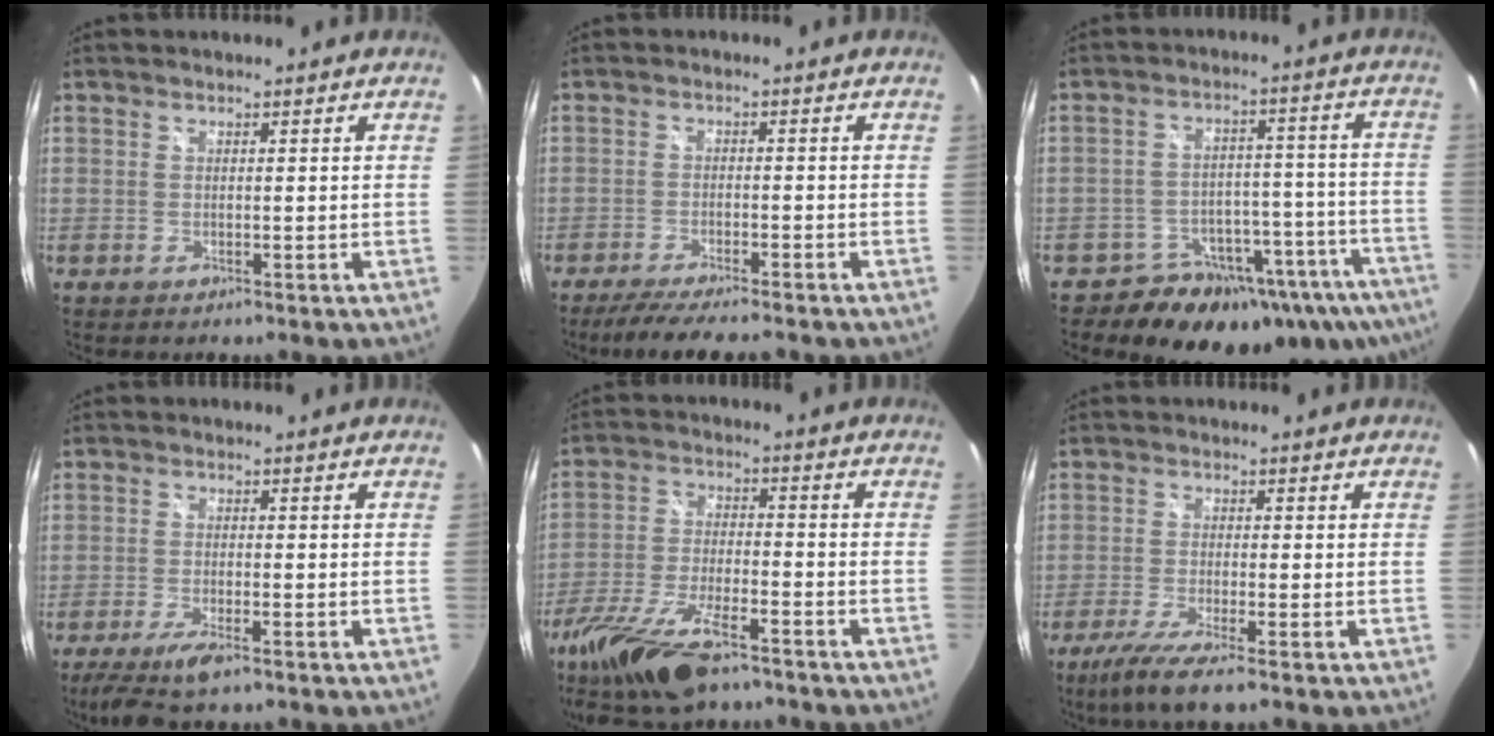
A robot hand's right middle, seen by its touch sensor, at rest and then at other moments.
{"total": 8.4, "force": [-7.2, 1.0, 4.2], "torque": [-0.098, -0.018, -0.117]}
{"total": 18.4, "force": [-13.1, 10.4, 7.7], "torque": [-0.125, 0.016, -0.162]}
{"total": 7.3, "force": [-5.2, 1.4, 4.9], "torque": [-0.113, -0.022, -0.095]}
{"total": 16.5, "force": [-11.9, 5.2, 10.2], "torque": [-0.224, -0.036, -0.221]}
{"total": 6.9, "force": [-4.7, -0.3, 5.0], "torque": [-0.118, -0.027, -0.088]}